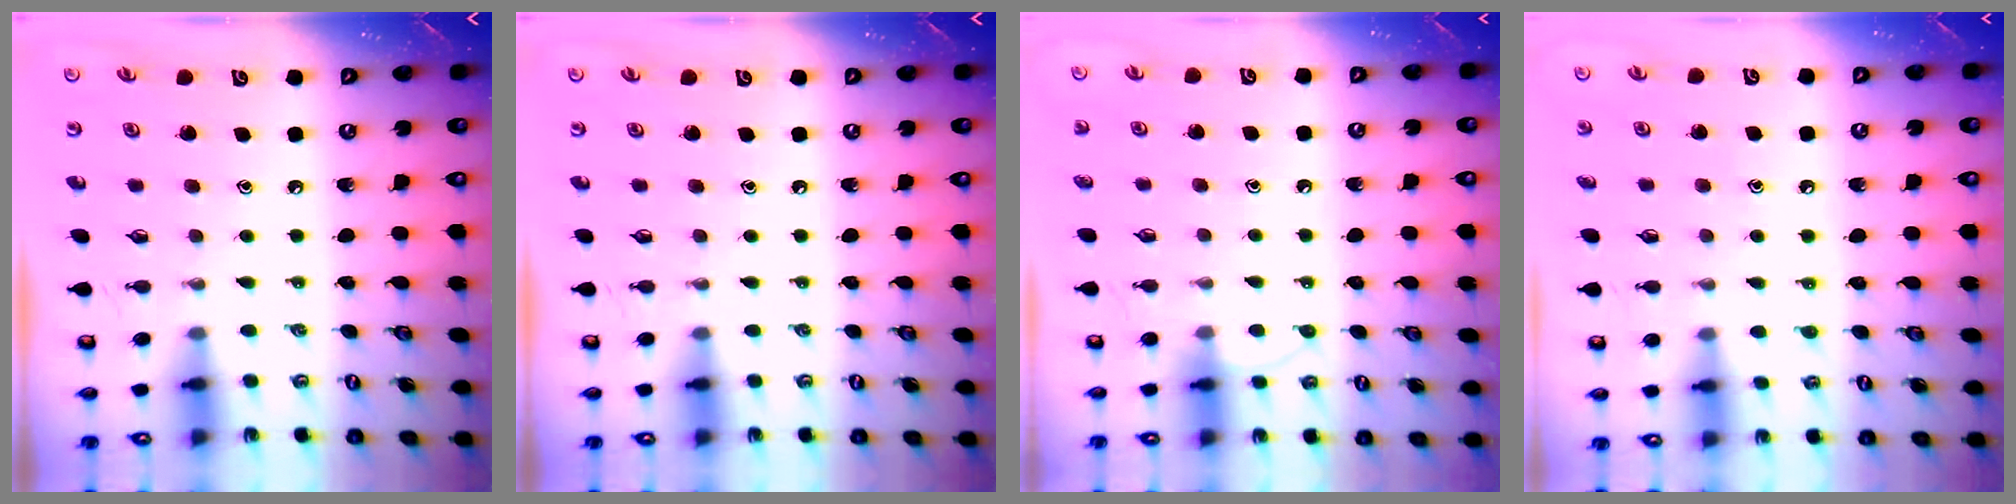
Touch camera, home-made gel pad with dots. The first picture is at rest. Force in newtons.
{"total": 0.0}
{"total": 6.2, "press": 6.2, "slide": 0.6}
{"total": 6.7, "press": 6.6, "slide": 0.9}